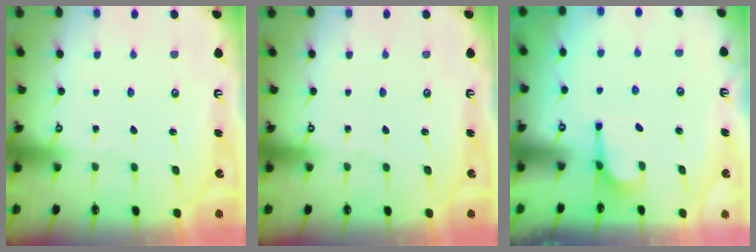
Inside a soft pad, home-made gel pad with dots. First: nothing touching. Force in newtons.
{"total": 0.0}
{"total": 0.8, "press": 0.5, "slide": 0.7}